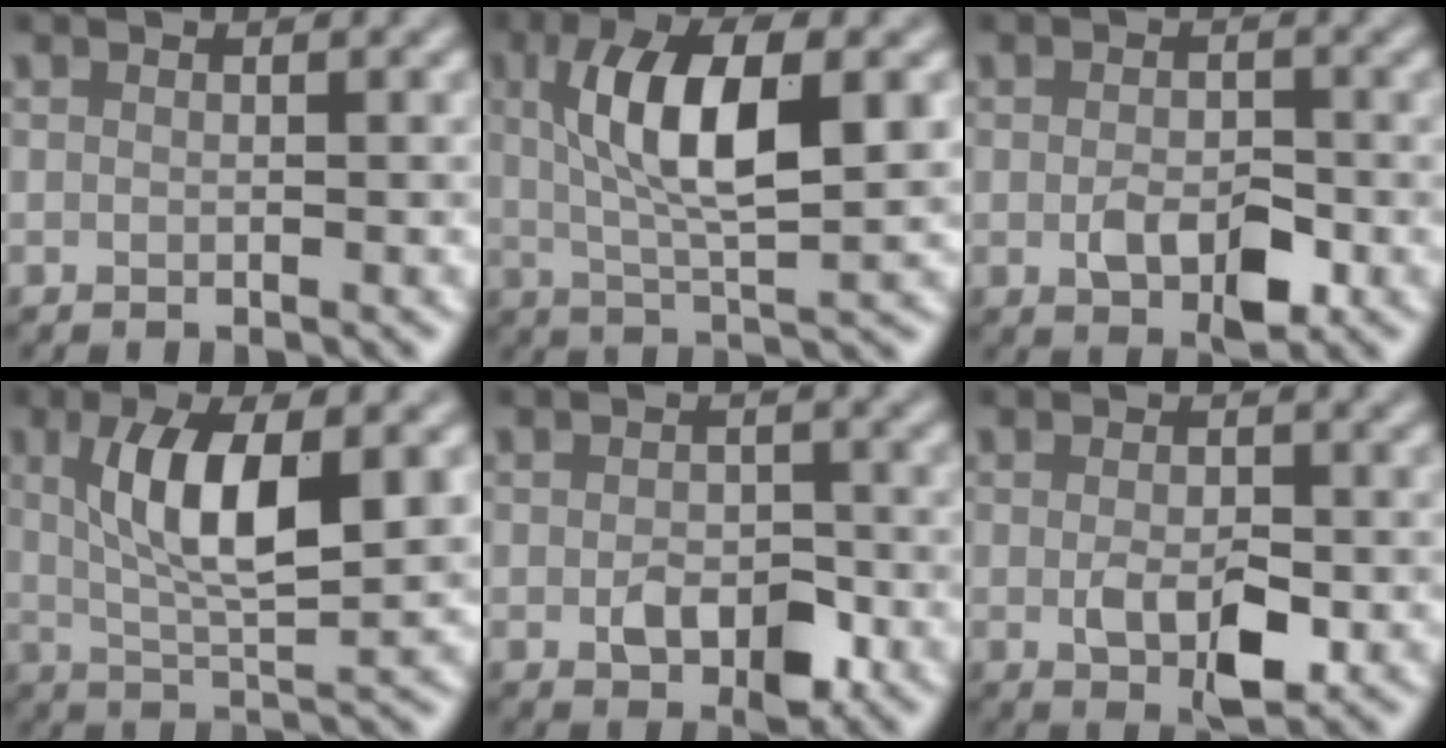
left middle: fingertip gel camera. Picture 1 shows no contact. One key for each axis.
{"total": 8.0, "fx": 1.5, "fy": 2.6, "fz": 7.4, "tx": -0.131, "ty": 0.002, "tz": 0.027}
{"total": 3.3, "fx": -1.0, "fy": 2.0, "fz": 2.5, "tx": -0.041, "ty": -0.005, "tz": -0.016}
{"total": 6.9, "fx": 1.4, "fy": 2.2, "fz": 6.4, "tx": -0.120, "ty": -0.001, "tz": 0.028}
{"total": 3.1, "fx": -0.9, "fy": 2.1, "fz": 2.1, "tx": -0.029, "ty": -0.005, "tz": -0.017}
{"total": 3.9, "fx": -0.7, "fy": 2.1, "fz": 3.2, "tx": -0.061, "ty": -0.006, "tz": -0.010}